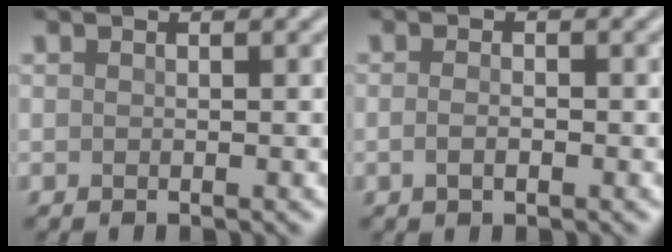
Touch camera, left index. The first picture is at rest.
{"total": 1.2, "force": [-0.4, 0.5, 1.0], "torque": [-0.022, -0.001, -0.011]}